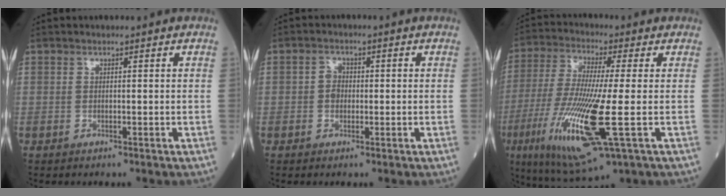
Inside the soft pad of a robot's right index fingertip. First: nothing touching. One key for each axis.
{"total": 1.9, "fx": -0.2, "fy": 1.6, "fz": 1.1, "tx": -0.014, "ty": 0.006, "tz": -0.004}
{"total": 16.8, "fx": -4.5, "fy": 1.5, "fz": 16.2, "tx": -0.344, "ty": -0.036, "tz": -0.076}